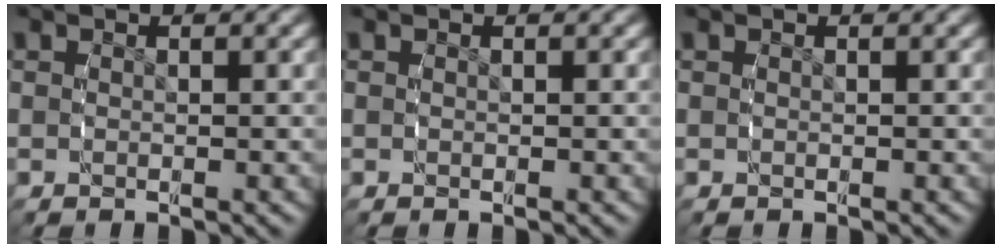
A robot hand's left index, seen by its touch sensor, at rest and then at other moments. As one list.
[{"total": 0.0}, {"total": 0.0}]